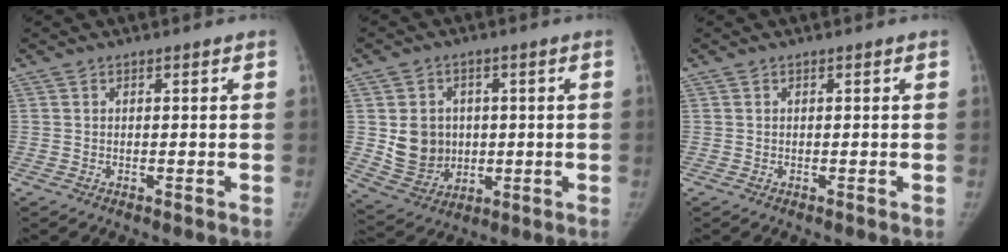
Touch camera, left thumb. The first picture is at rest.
{"total": 10.0, "force": [0.5, 8.9, 4.7], "torque": [-0.044, -0.006, 0.028]}
{"total": 0.0}